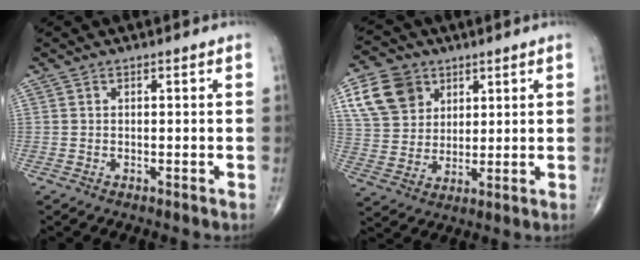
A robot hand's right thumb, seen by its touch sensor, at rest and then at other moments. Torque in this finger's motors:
{"motor_torque": [-0.94, 1.01, 0.04, 0.00, 0.01]}